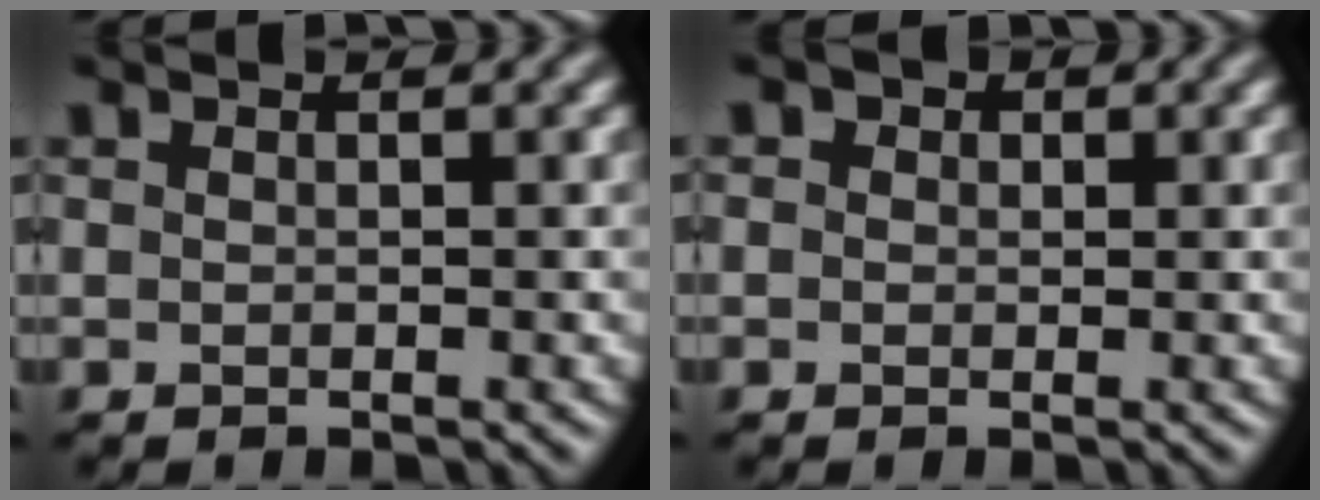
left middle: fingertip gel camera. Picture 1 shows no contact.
{"total": 2.2, "force": [1.0, 1.8, 0.7], "torque": [0.012, 0.015, -0.016]}